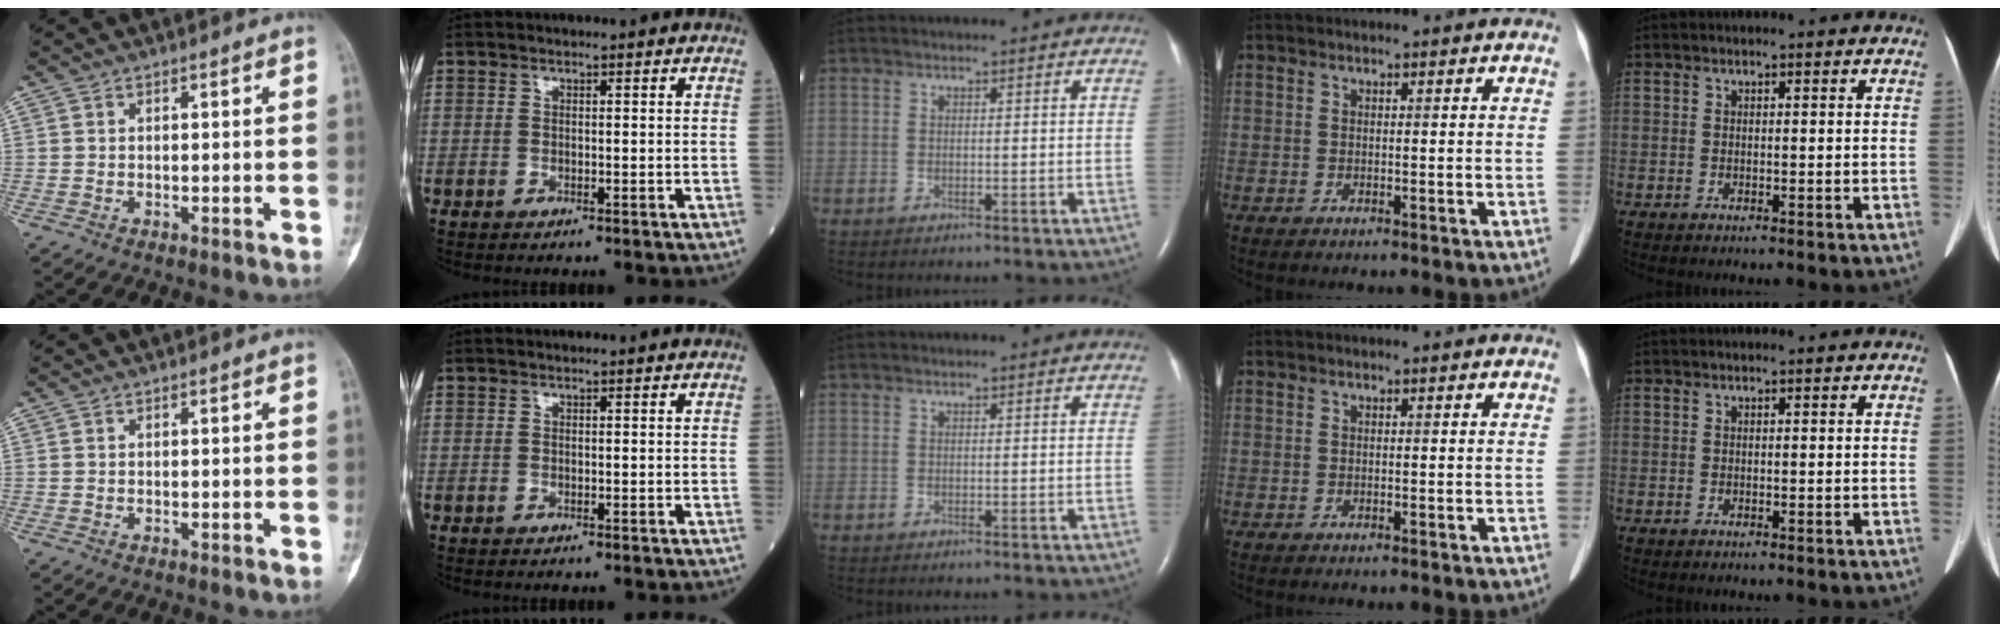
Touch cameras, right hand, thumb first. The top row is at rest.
{}